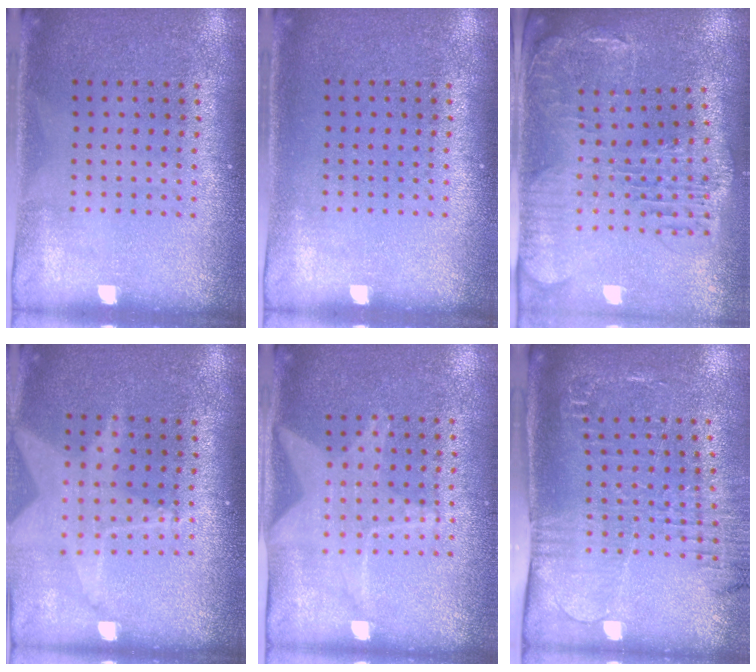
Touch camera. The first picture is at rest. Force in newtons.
{"total": 0.0}
{"total": 1.8, "press": 1.6, "slide": 0.7}
{"total": 1.8, "press": 1.5, "slide": 1.1}
{"total": 1.6, "press": 1.5, "slide": 0.6}
{"total": 1.9, "press": 1.8, "slide": 0.8}